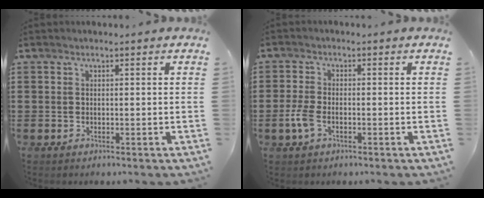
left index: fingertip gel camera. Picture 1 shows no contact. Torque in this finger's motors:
{"motor_torque": [0.20, 0.17, 0.35, 0.05]}